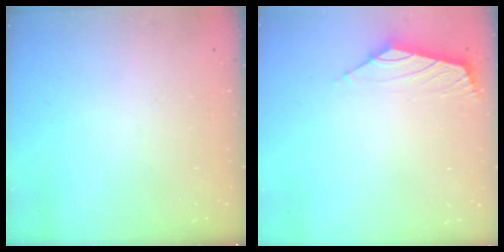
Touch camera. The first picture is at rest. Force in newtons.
{"total": 1.6, "press": 1.5, "slide": 0.7}